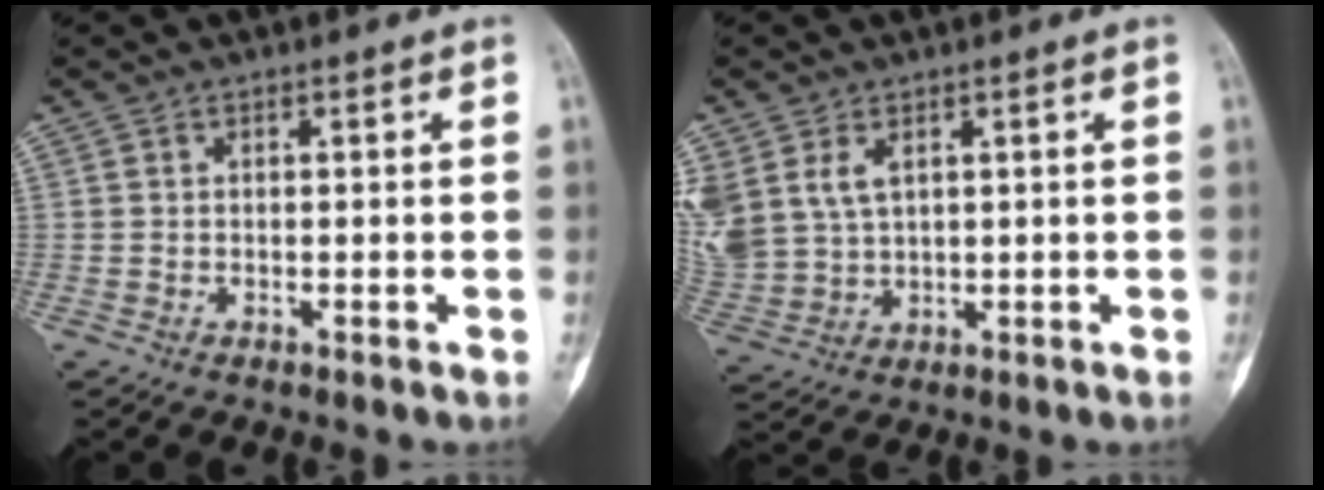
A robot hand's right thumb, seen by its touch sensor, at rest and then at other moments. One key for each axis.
{"total": 11.2, "fx": 4.1, "fy": 7.8, "fz": 7.0, "tx": -0.172, "ty": -0.003, "tz": 0.099}